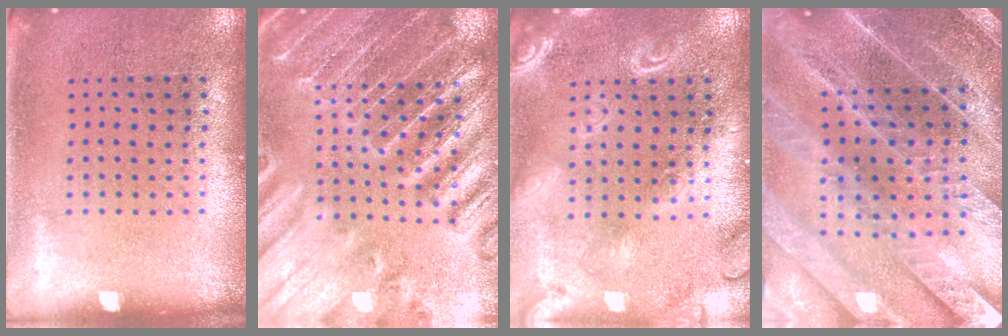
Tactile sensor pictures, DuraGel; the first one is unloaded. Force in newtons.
{"total": 3.9, "press": 3.7, "slide": 1.1}
{"total": 2.5, "press": 2.5, "slide": 0.2}
{"total": 4.2, "press": 3.9, "slide": 1.6}